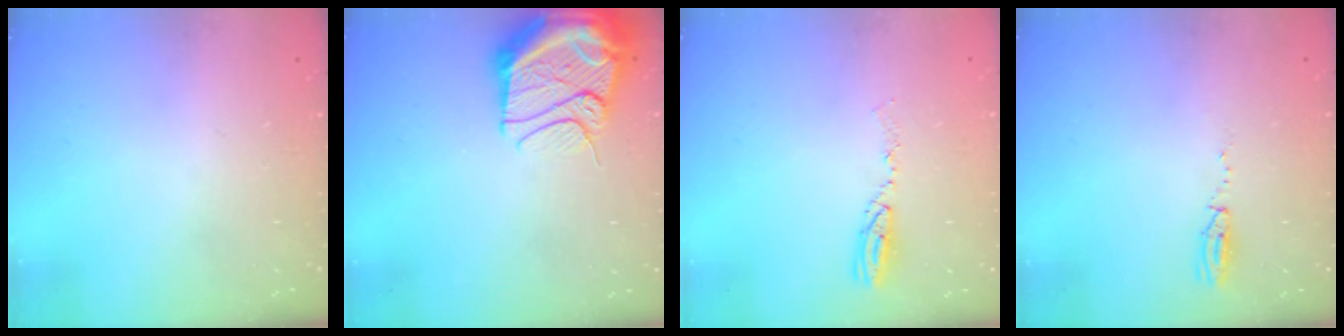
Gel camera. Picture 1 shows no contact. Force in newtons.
{"total": 17.9, "press": 16.5, "slide": 6.9}
{"total": 5.4, "press": 5.3, "slide": 0.6}
{"total": 3.5, "press": 2.8, "slide": 2.1}